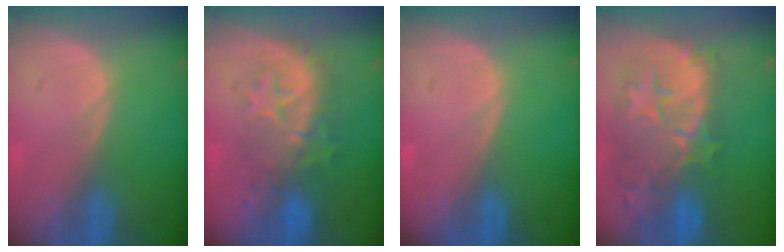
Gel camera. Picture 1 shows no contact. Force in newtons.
{"total": 8.1, "press": 8.1, "slide": 0.9}
{"total": 0.0}
{"total": 12.2, "press": 11.0, "slide": 5.2}